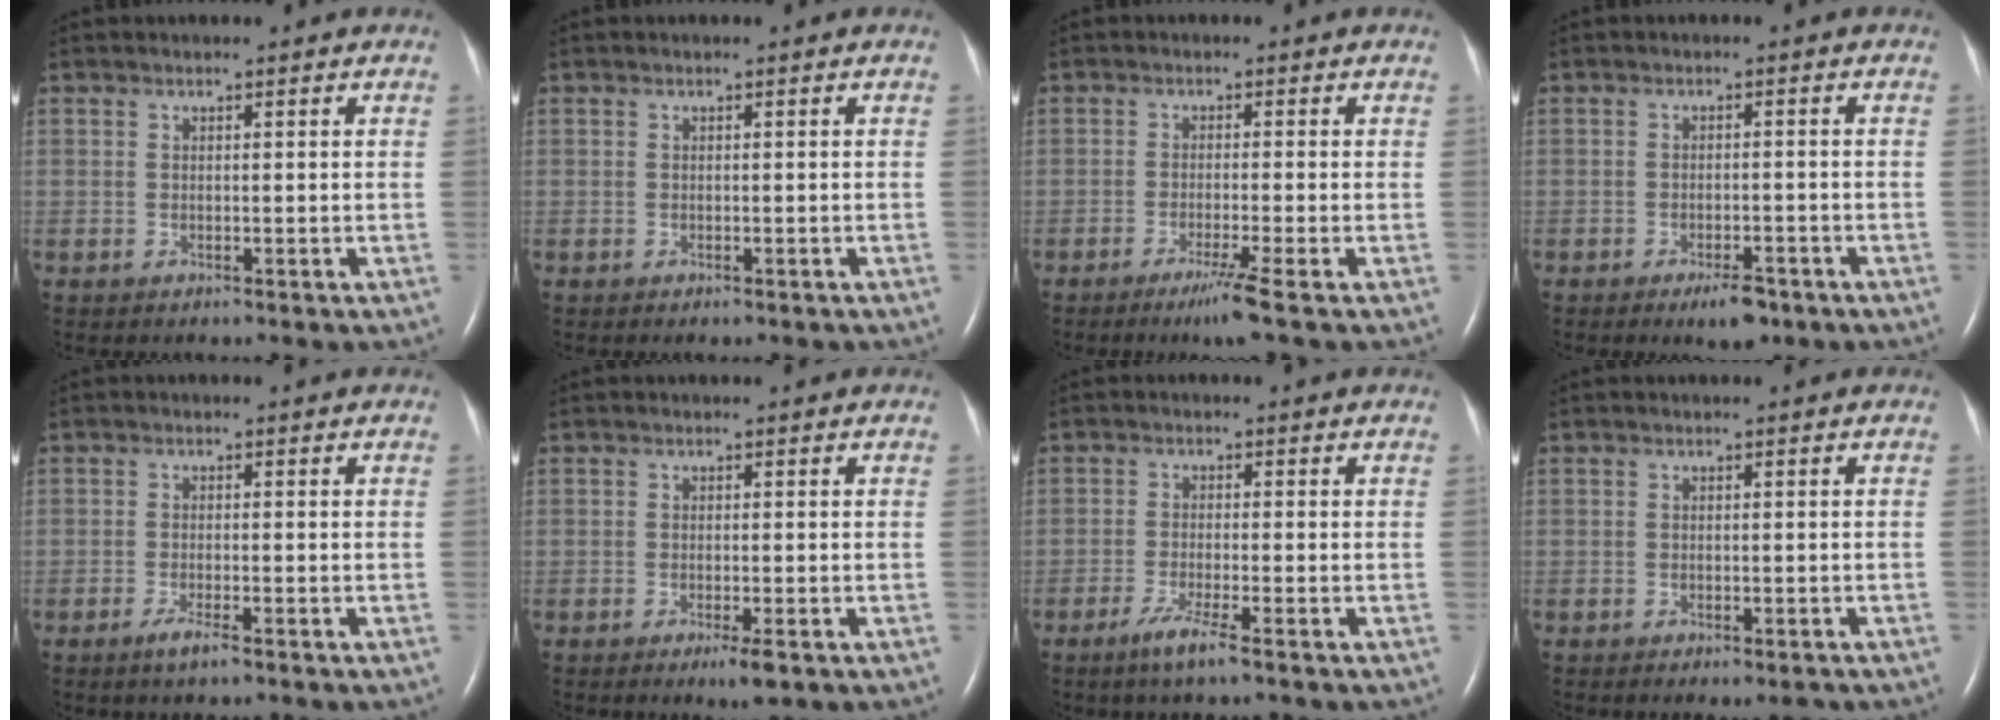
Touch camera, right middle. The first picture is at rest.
{"total": 0.6, "force": [-0.5, 0.2, 0.3], "torque": [-0.005, -0.002, -0.005]}
{"total": 3.7, "force": [-2.4, -1.3, 2.6], "torque": [-0.051, -0.012, -0.047]}
{"total": 3.9, "force": [-2.6, 1.3, 2.5], "torque": [-0.041, -0.001, -0.036]}
{"total": 2.1, "force": [-1.4, 0.1, 1.6], "torque": [-0.038, -0.005, -0.029]}
{"total": 2.2, "force": [-1.1, 0.2, 1.8], "torque": [-0.028, -0.006, -0.016]}
{"total": 3.7, "force": [-2.4, -0.3, 2.8], "torque": [-0.063, -0.011, -0.049]}
{"total": 1.9, "force": [-1.4, 0.5, 1.2], "torque": [-0.012, -0.005, -0.014]}